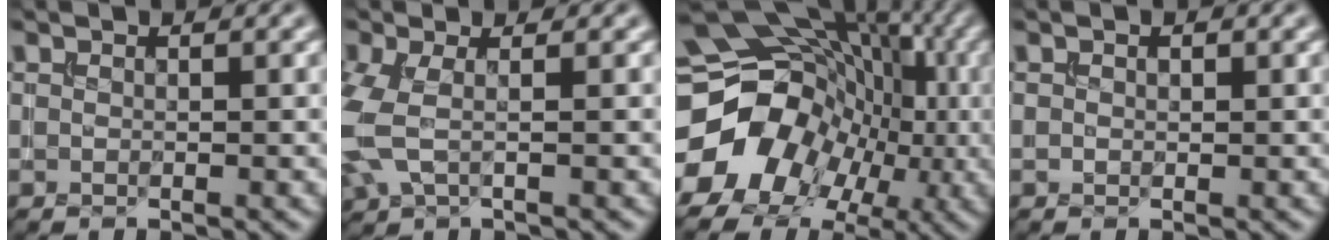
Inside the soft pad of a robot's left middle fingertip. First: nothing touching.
{"total": 4.1, "force": [-0.2, 2.2, 3.5], "torque": [-0.108, -0.005, -0.010]}
{"total": 18.3, "force": [-3.6, 15.3, 9.3], "torque": [-0.171, -0.015, -0.071]}
{"total": 0.7, "force": [0.2, 0.4, 0.4], "torque": [-0.008, 0.000, 0.002]}